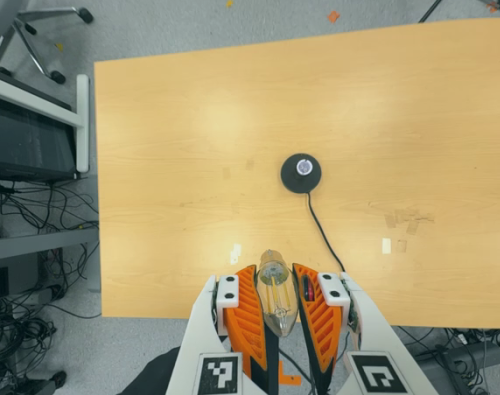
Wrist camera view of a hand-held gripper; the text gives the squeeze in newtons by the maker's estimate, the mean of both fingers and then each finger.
{"total": 22.4, "left": 25.3, "right": 19.6}